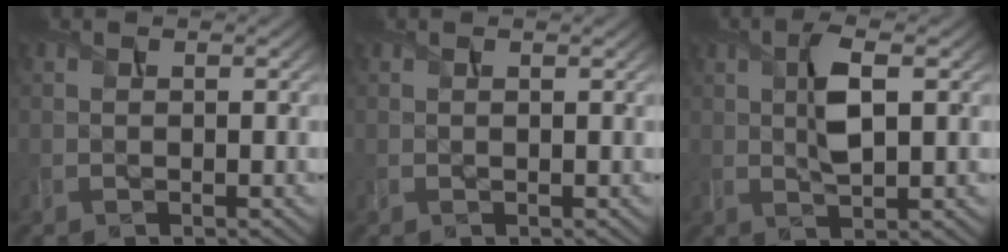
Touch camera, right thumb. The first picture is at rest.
{"total": 0.0}
{"total": 4.7, "force": [0.9, 1.6, 4.3], "torque": [-0.088, 0.001, 0.018]}